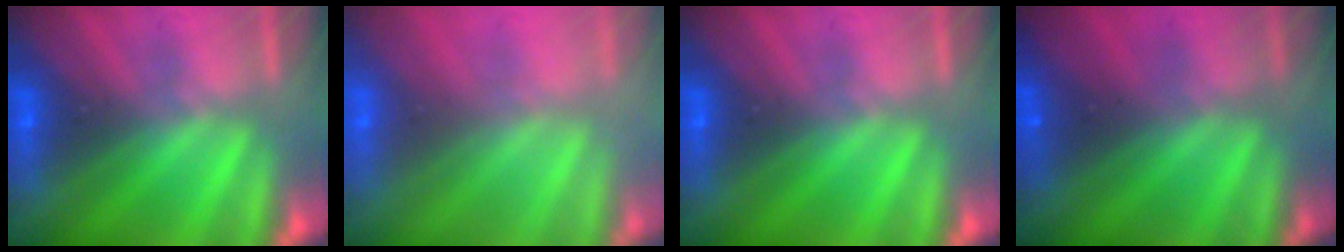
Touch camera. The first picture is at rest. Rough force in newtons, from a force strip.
{"total": 6.7}
{"total": 0.0}
{"total": 1.4}